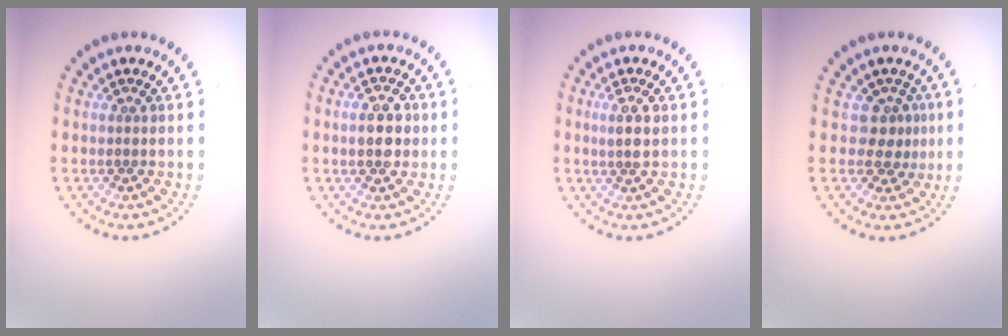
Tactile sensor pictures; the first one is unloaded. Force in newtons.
{"total": 2.6, "press": 2.6, "slide": 0.2}
{"total": 1.8, "press": 1.7, "slide": 0.6}
{"total": 2.3, "press": 1.5, "slide": 1.7}